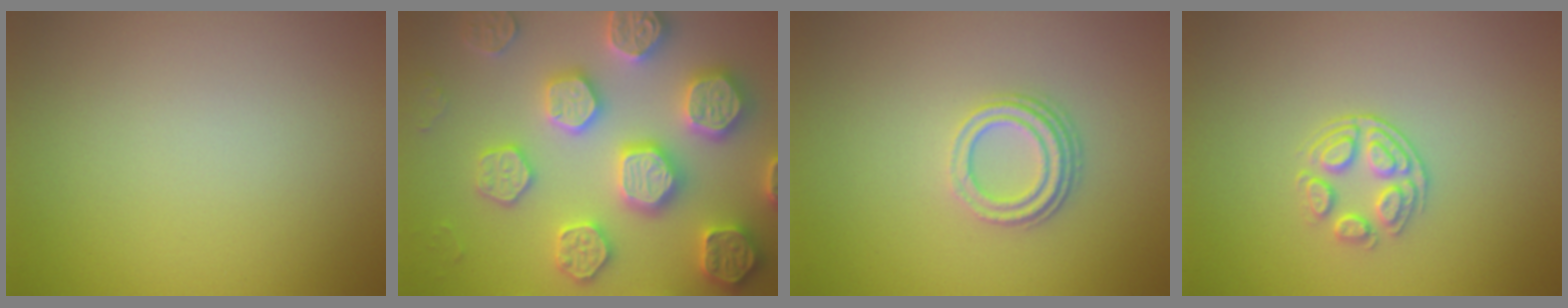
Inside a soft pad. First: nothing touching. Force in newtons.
{"total": 7.9, "press": 7.7, "slide": 1.7}
{"total": 3.2, "press": 2.4, "slide": 2.2}
{"total": 2.4, "press": 1.8, "slide": 1.6}